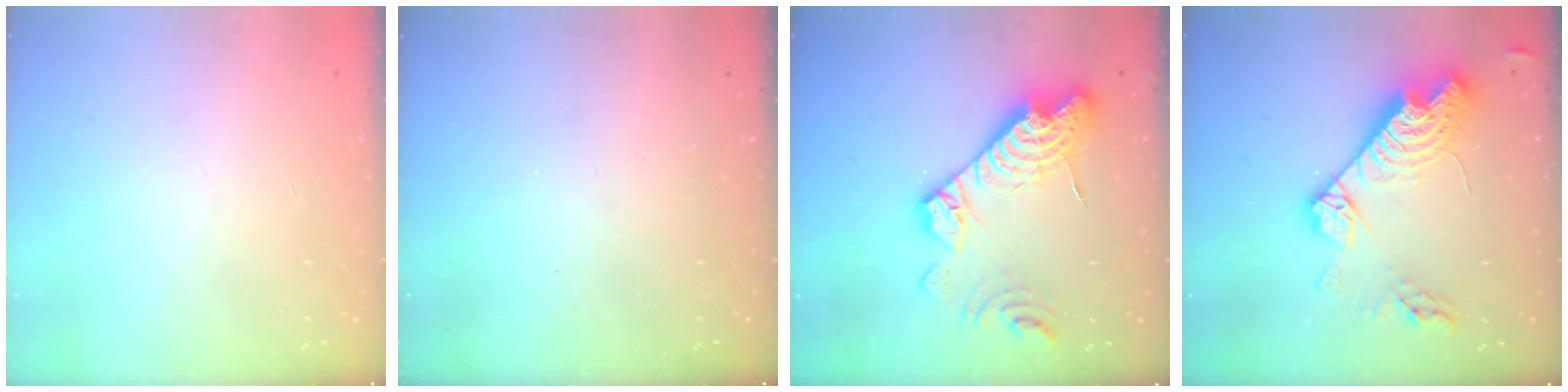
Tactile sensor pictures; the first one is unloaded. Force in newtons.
{"total": 0.0}
{"total": 19.4, "press": 19.3, "slide": 1.7}
{"total": 19.2, "press": 19.1, "slide": 1.5}